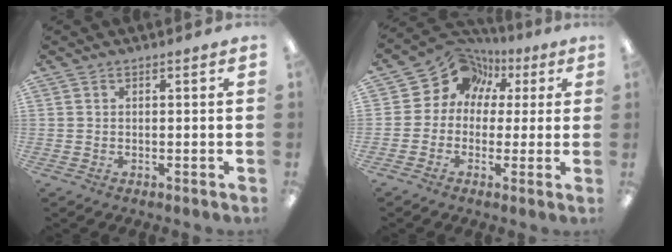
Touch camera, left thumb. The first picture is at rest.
{"total": 11.7, "force": [5.4, 9.4, 4.4], "torque": [-0.083, -0.023, 0.106]}